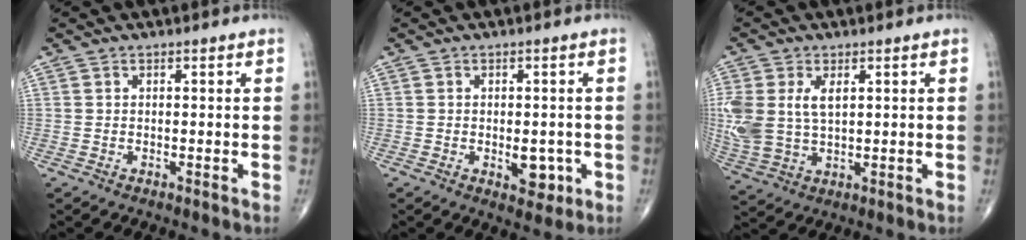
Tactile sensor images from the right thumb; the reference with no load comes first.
{"total": 4.7, "force": [-1.1, 2.7, 3.7], "torque": [-0.029, -0.002, -0.009]}
{"total": 11.0, "force": [2.2, 6.6, 8.6], "torque": [-0.202, 0.003, 0.054]}